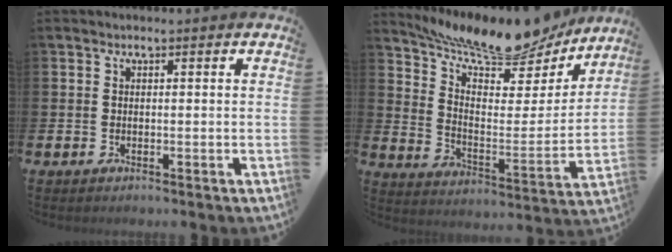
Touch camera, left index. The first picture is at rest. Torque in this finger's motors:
{"motor_torque": [0.69, -0.60, 0.76, 0.15]}